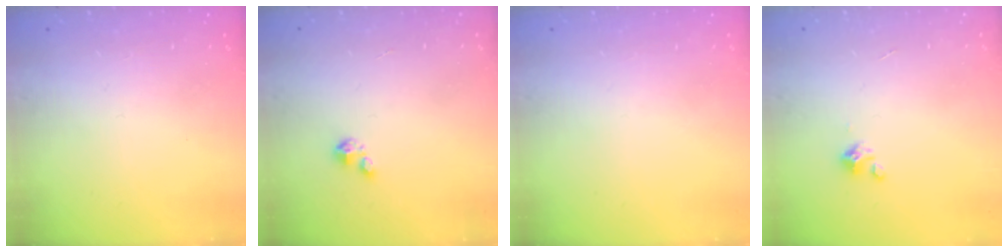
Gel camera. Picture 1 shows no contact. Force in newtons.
{"total": 1.2, "press": 1.2, "slide": 0.2}
{"total": 0.0}
{"total": 2.0, "press": 2.0, "slide": 0.2}